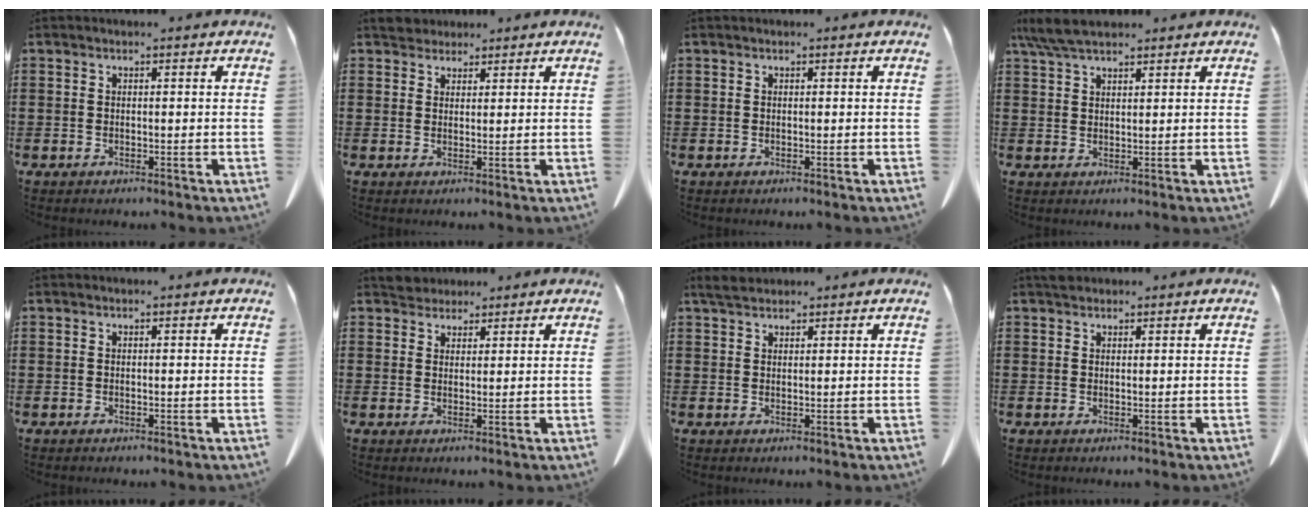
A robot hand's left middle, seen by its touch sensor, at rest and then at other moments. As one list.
[{"total": 3.0, "force": [2.8, 1.2, 0.4], "torque": [-0.009, -0.002, 0.052]}, {"total": 0.0}, {"total": 5.3, "force": [4.2, 1.2, 3.0], "torque": [-0.068, -0.004, 0.080]}, {"total": 0.0}, {"total": 2.9, "force": [2.7, 1.0, 0.1], "torque": [-0.003, -0.001, 0.051]}, {"total": 2.5, "force": [2.0, 0.8, 1.2], "torque": [-0.029, 0.005, 0.039]}, {"total": 1.3, "force": [1.1, 0.6, 0.3], "torque": [-0.010, 0.004, 0.022]}]